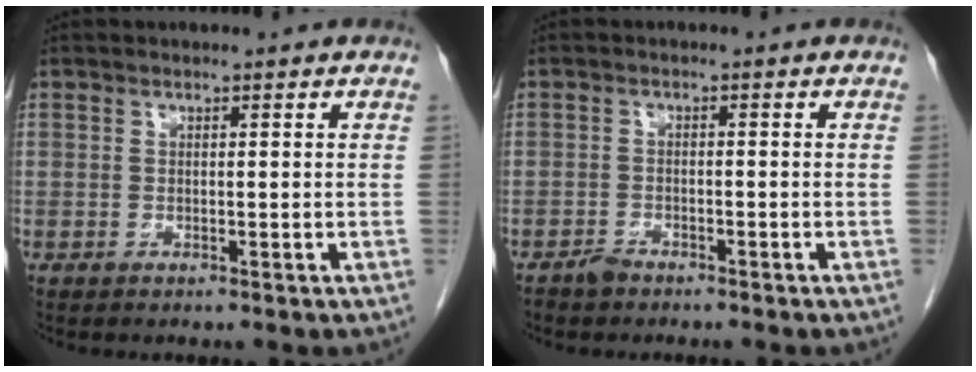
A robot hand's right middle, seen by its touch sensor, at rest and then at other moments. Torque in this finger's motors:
{"motor_torque": [-0.17, -0.19, 0.05, -0.02]}